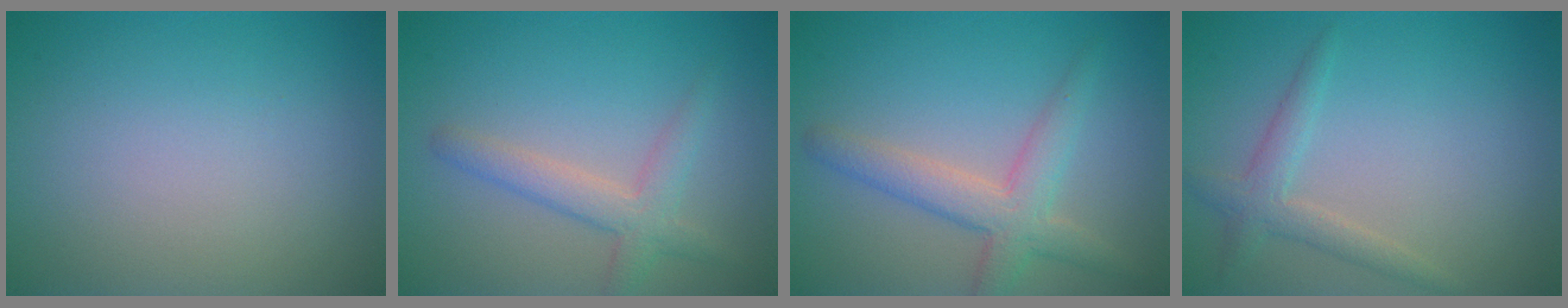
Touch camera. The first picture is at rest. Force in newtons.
{"total": 3.0, "press": 3.0, "slide": 0.1}
{"total": 4.0, "press": 3.9, "slide": 0.2}
{"total": 2.1, "press": 2.1, "slide": 0.0}